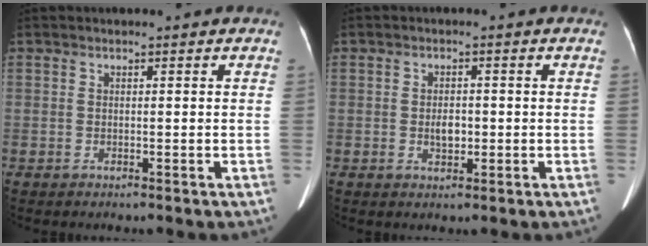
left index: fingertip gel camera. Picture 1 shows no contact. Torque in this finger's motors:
{"motor_torque": [0.49, 0.15, 0.09, 0.01]}